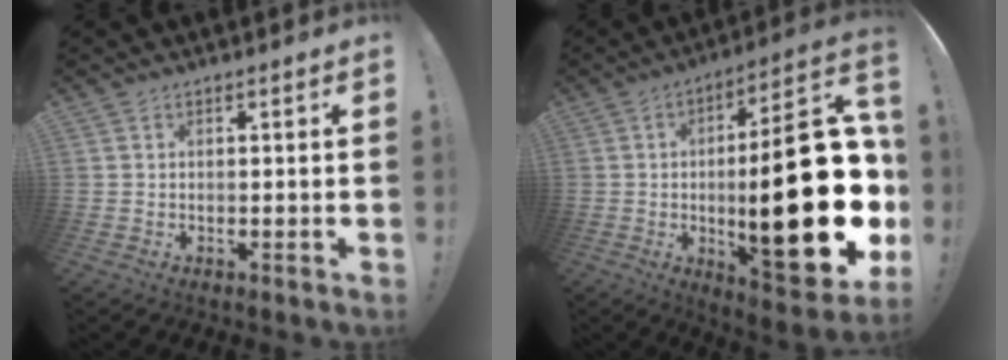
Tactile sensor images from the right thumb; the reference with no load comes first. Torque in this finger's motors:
{"motor_torque": [1.63, 3.38, 1.78, -0.99, 0.84]}